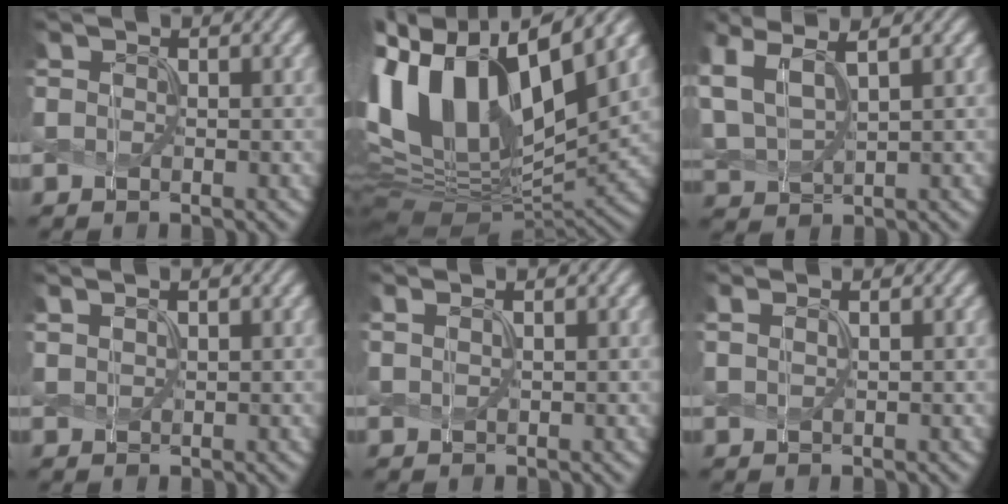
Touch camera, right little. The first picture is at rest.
{"total": 15.3, "force": [4.8, 8.4, 11.9], "torque": [-0.260, 0.013, 0.090]}
{"total": 6.1, "force": [3.4, 2.2, 4.5], "torque": [-0.120, 0.017, 0.067]}
{"total": 1.6, "force": [1.2, 0.5, 0.9], "torque": [-0.015, 0.001, 0.018]}
{"total": 1.5, "force": [0.9, 0.5, 1.0], "torque": [-0.015, -0.004, 0.010]}
{"total": 1.9, "force": [1.2, 0.7, 1.4], "torque": [-0.021, -0.001, 0.008]}